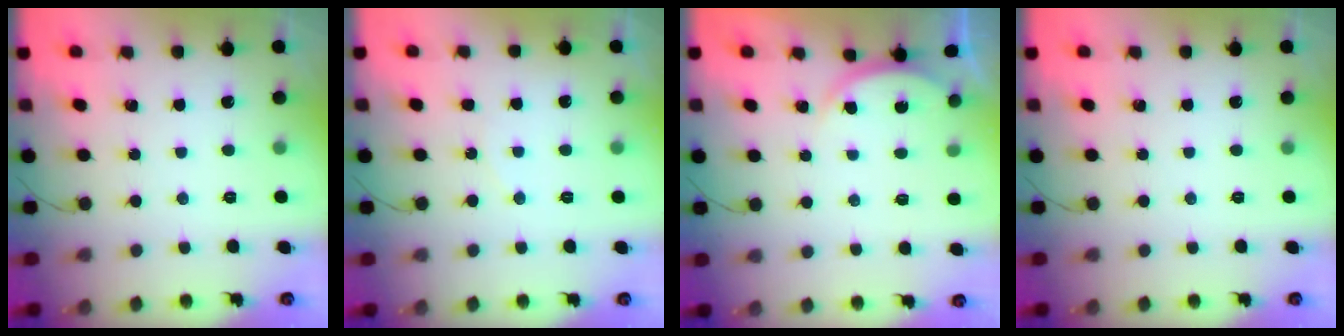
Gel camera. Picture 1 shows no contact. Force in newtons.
{"total": 4.9, "press": 4.8, "slide": 0.4}
{"total": 2.4, "press": 2.4, "slide": 0.3}
{"total": 0.0}